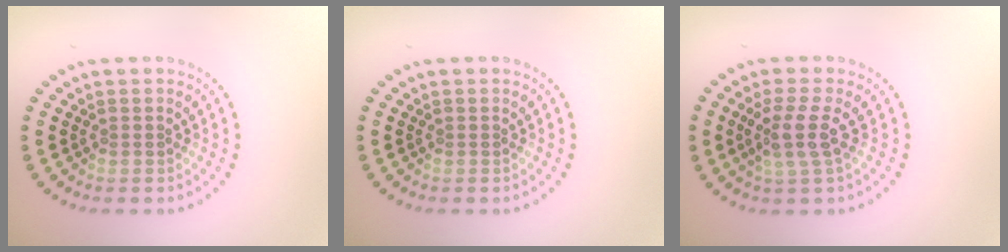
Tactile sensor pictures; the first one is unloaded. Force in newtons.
{"total": 0.0}
{"total": 2.9, "press": 2.3, "slide": 1.7}